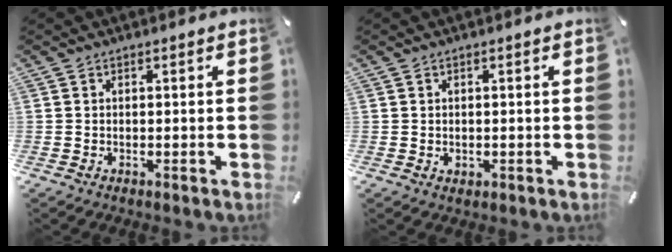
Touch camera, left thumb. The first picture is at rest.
{"total": 0.8, "force": [0.0, 0.7, 0.2], "torque": [-0.004, 0.004, 0.000]}